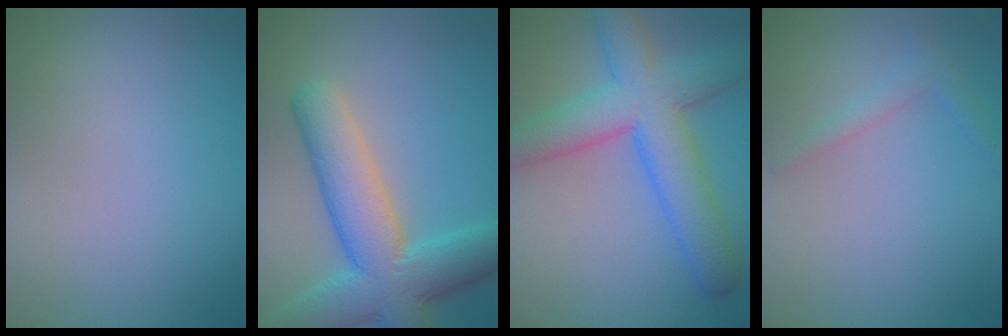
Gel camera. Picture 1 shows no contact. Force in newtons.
{"total": 8.9, "press": 8.9, "slide": 0.4}
{"total": 8.1, "press": 8.1, "slide": 0.1}
{"total": 1.4, "press": 1.4, "slide": 0.1}